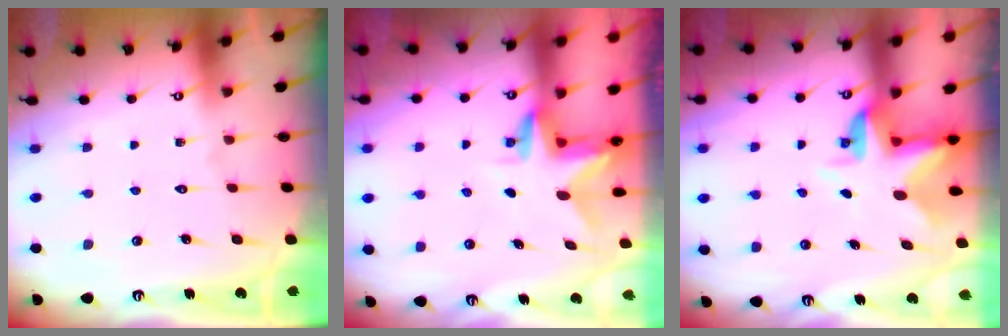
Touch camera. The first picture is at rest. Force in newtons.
{"total": 3.0, "press": 3.0, "slide": 0.3}
{"total": 4.4, "press": 4.4, "slide": 0.3}